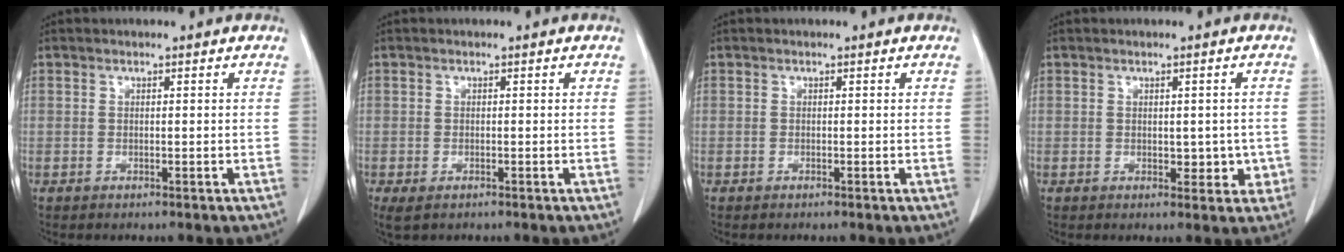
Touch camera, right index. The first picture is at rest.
{"total": 2.4, "force": [-1.3, 1.3, 1.6], "torque": [-0.038, -0.008, -0.014]}
{"total": 0.0}
{"total": 3.5, "force": [-0.4, 2.3, 2.7], "torque": [-0.023, 0.005, 0.002]}